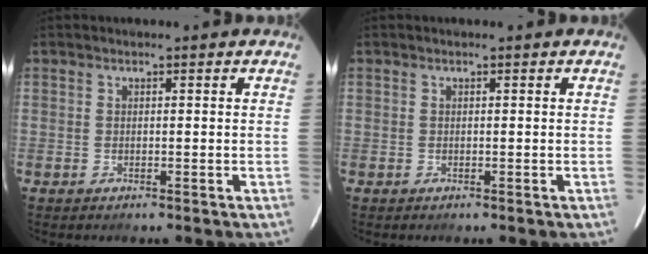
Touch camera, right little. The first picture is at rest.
{"total": 0.0}